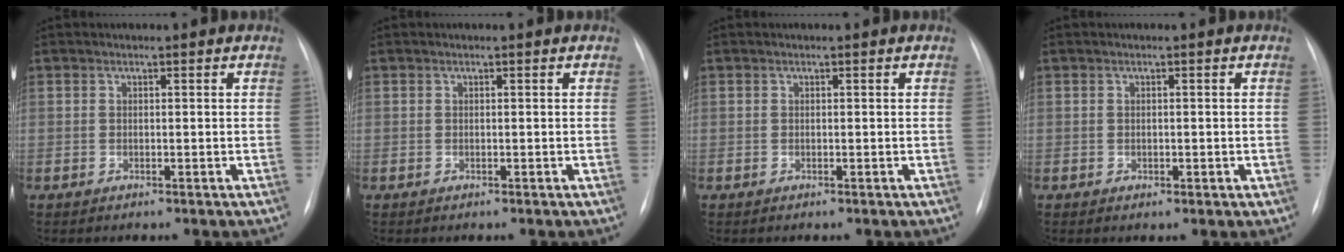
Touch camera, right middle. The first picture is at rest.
{"total": 0.0}
{"total": 0.0}
{"total": 0.9, "force": [-0.2, 0.6, 0.7], "torque": [-0.013, -0.003, 0.000]}